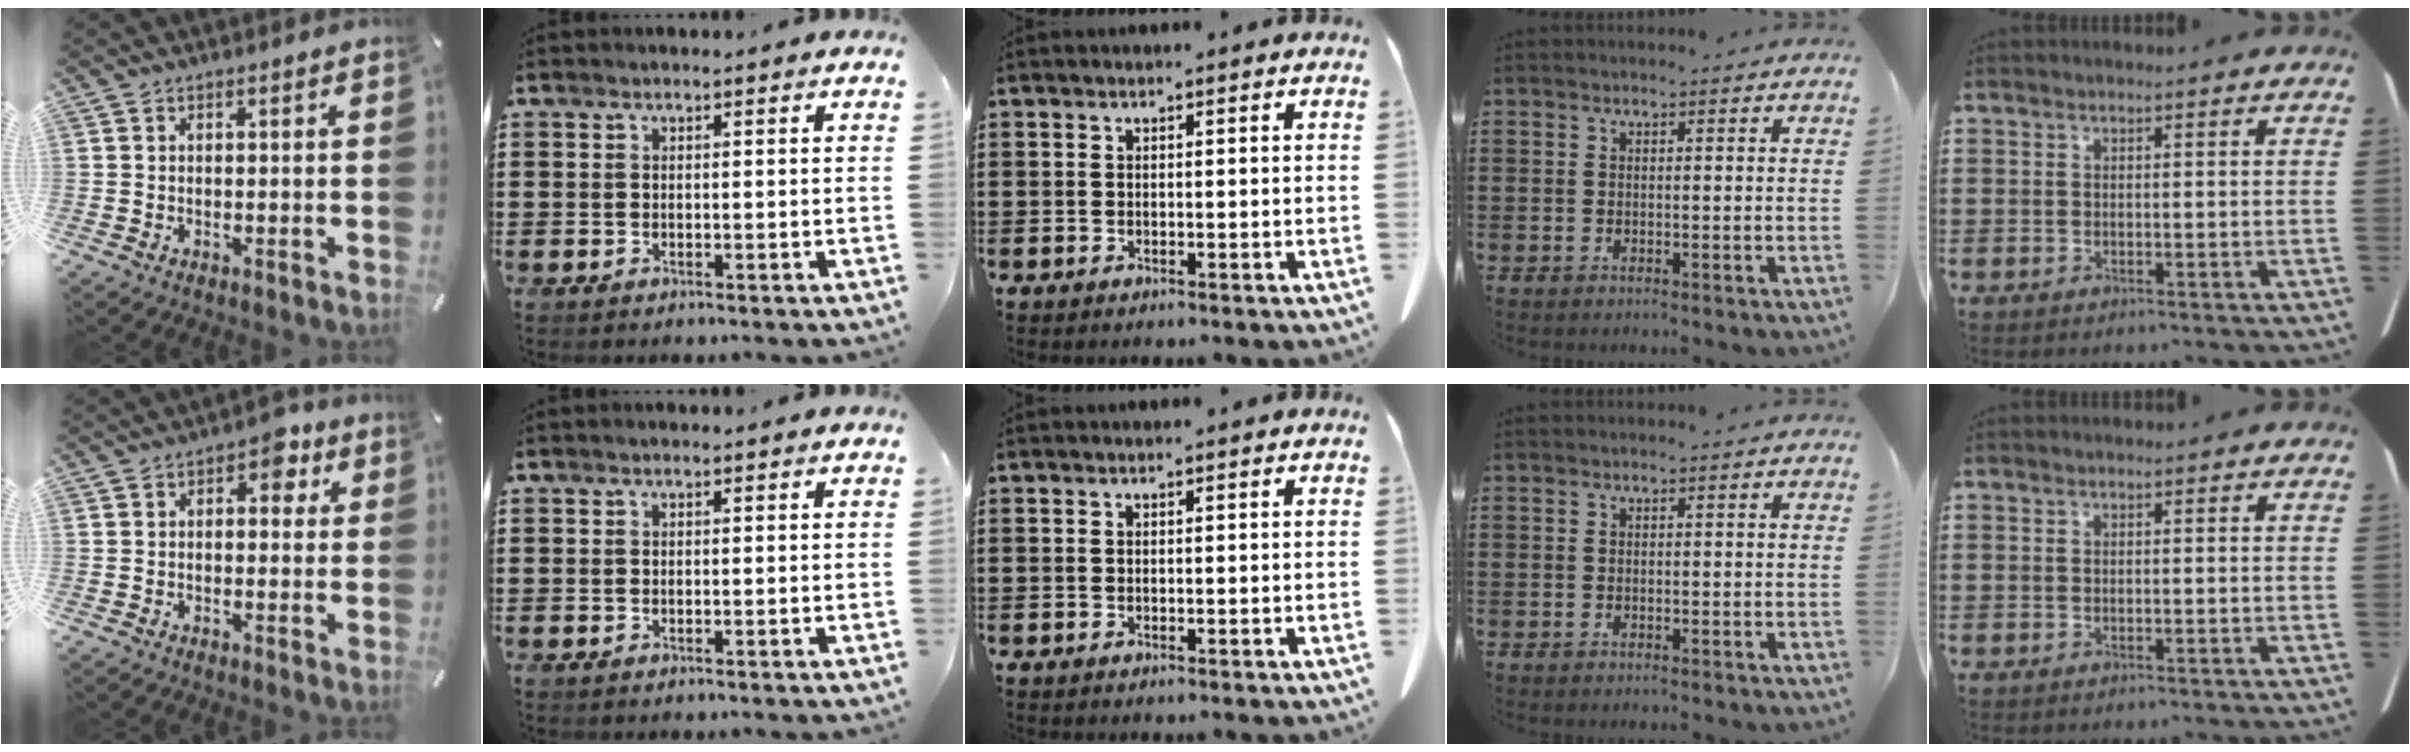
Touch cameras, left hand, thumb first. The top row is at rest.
{"thumb": {"total": 5.4, "force": [2.0, 3.4, 3.8], "torque": [-0.034, -0.006, 0.023]}}